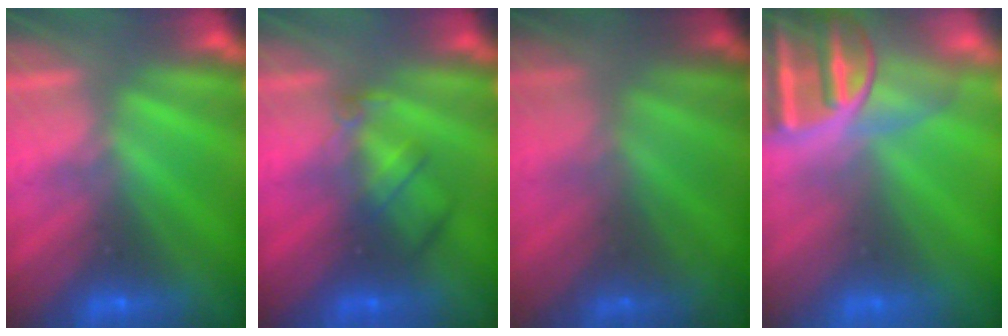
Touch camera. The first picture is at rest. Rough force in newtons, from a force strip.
{"total": 2.4}
{"total": 7.8}
{"total": 8.1}